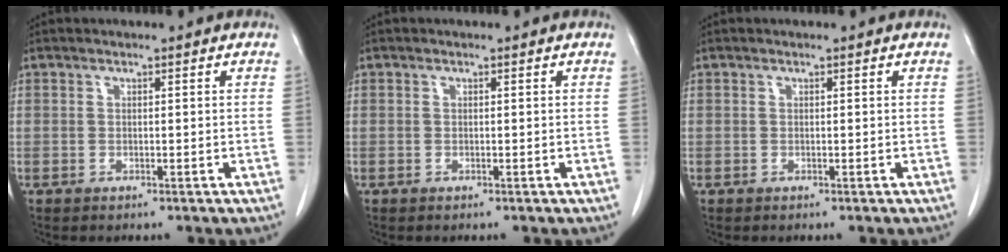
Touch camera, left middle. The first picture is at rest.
{"total": 0.0}
{"total": 0.0}